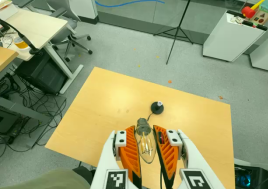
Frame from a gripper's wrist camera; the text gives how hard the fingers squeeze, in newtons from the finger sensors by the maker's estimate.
{"total": 21.7, "left": 23.8, "right": 19.6}